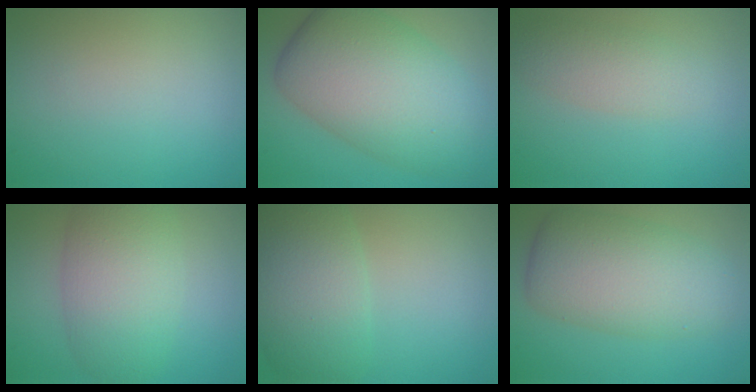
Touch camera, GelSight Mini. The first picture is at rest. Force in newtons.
{"total": 11.3, "press": 11.3, "slide": 0.1}
{"total": 2.7, "press": 2.7, "slide": 0.0}
{"total": 6.9, "press": 6.9, "slide": 0.5}
{"total": 6.8, "press": 6.8, "slide": 0.4}
{"total": 7.5, "press": 7.5, "slide": 0.1}